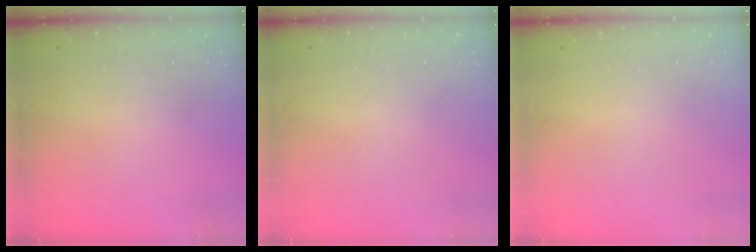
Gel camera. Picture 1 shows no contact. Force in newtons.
{"total": 0.0}
{"total": 0.0}